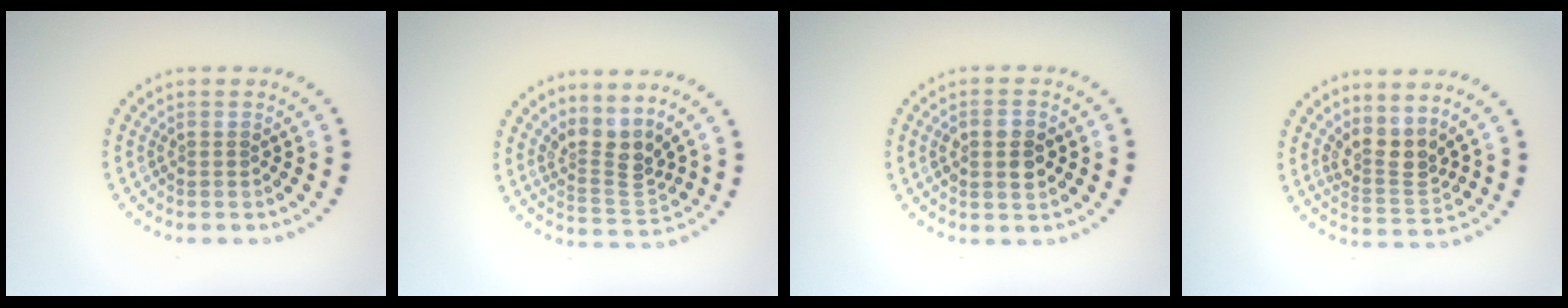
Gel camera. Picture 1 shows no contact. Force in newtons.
{"total": 3.4, "press": 2.4, "slide": 2.4}
{"total": 2.7, "press": 2.7, "slide": 0.3}
{"total": 2.9, "press": 2.2, "slide": 1.9}